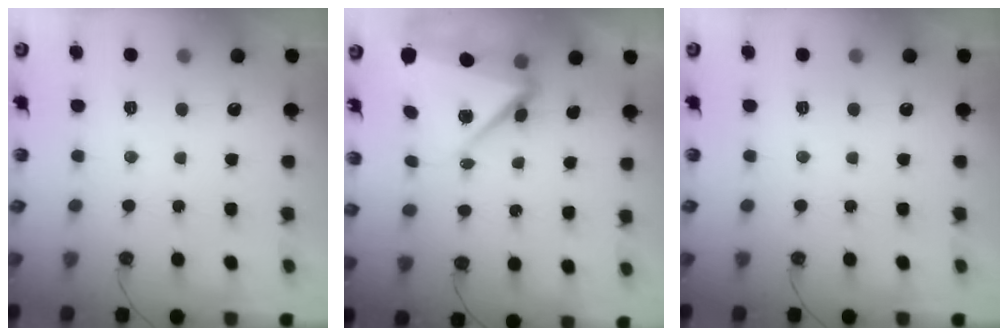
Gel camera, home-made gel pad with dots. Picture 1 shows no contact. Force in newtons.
{"total": 7.5, "press": 7.3, "slide": 1.8}
{"total": 0.0}